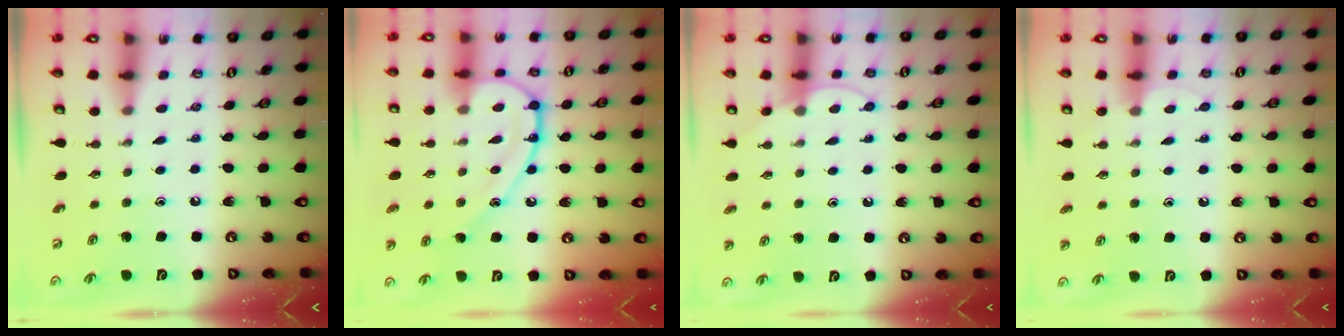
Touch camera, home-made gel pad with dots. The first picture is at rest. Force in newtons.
{"total": 13.2, "press": 13.1, "slide": 1.1}
{"total": 5.6, "press": 5.6, "slide": 0.7}
{"total": 4.5, "press": 4.4, "slide": 0.4}